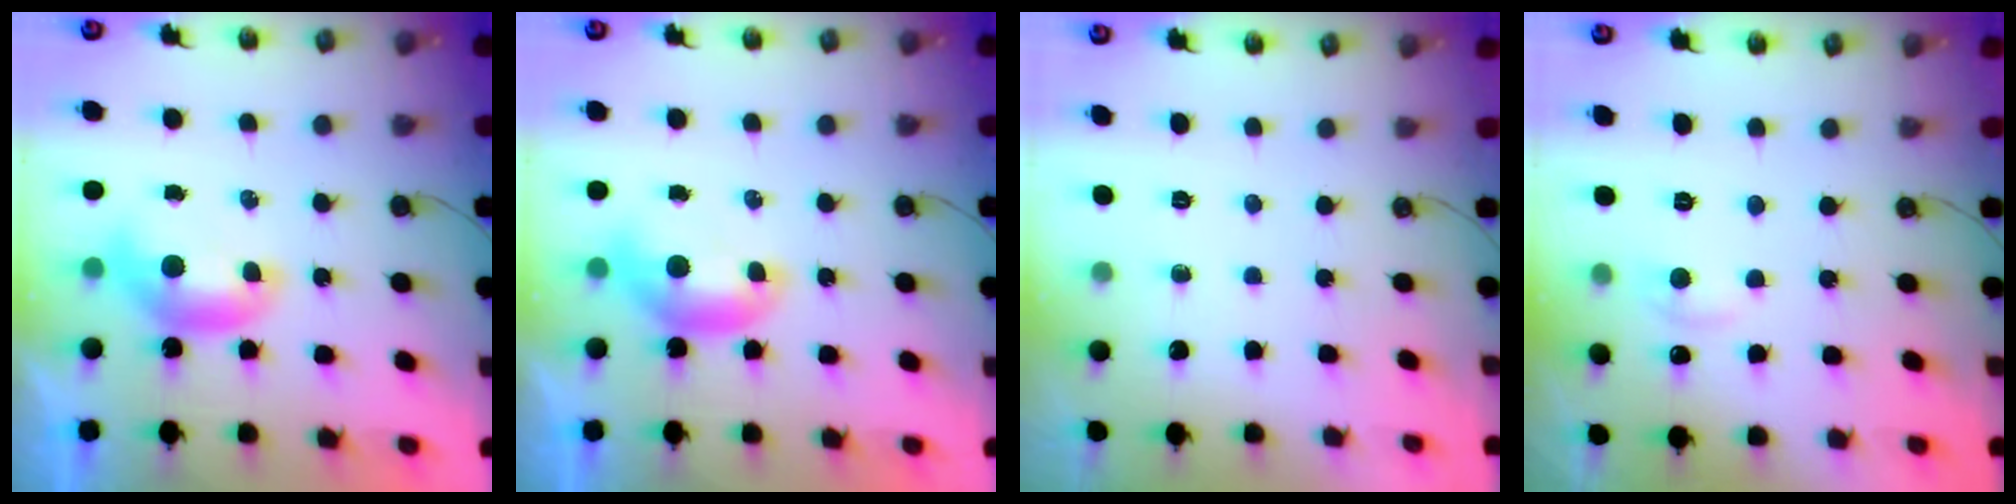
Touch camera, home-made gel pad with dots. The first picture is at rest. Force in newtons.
{"total": 0.0}
{"total": 0.0}
{"total": 1.8, "press": 1.7, "slide": 0.6}